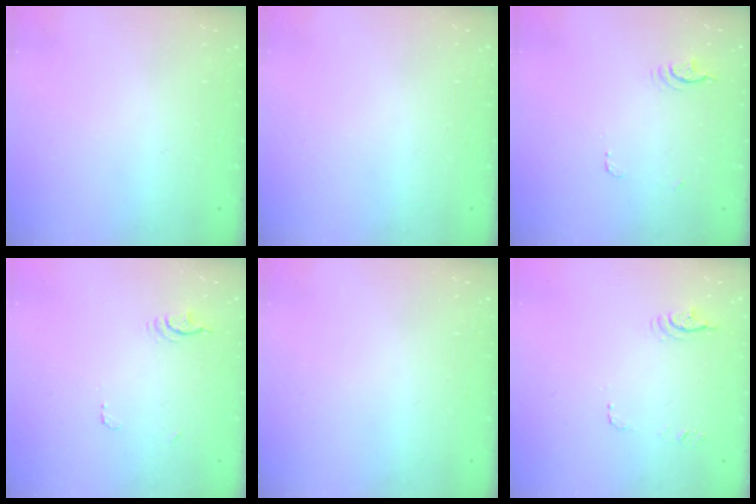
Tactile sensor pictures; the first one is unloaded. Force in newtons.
{"total": 0.0}
{"total": 3.9, "press": 3.5, "slide": 1.7}
{"total": 3.9, "press": 3.5, "slide": 1.7}
{"total": 0.0}
{"total": 6.0, "press": 6.0, "slide": 0.4}